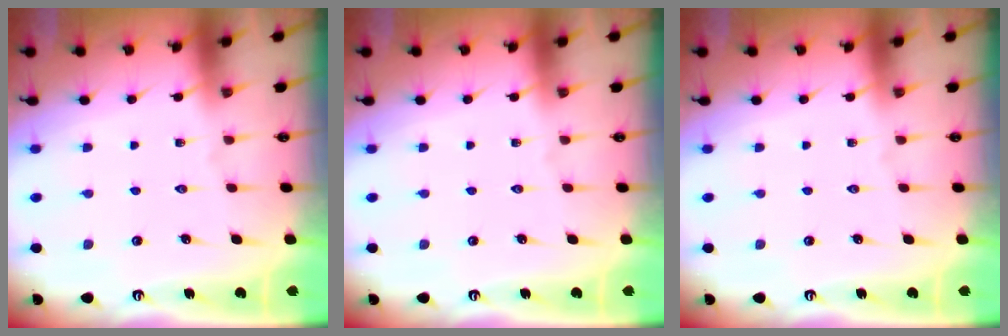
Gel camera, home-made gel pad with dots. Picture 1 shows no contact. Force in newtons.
{"total": 0.0}
{"total": 0.0}